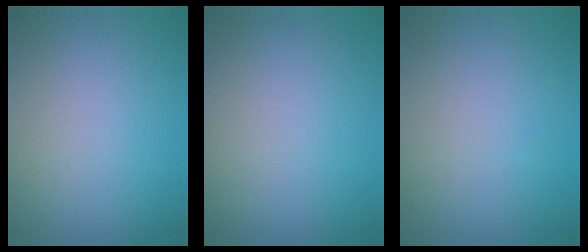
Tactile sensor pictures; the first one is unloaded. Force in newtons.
{"total": 0.0}
{"total": 0.0}